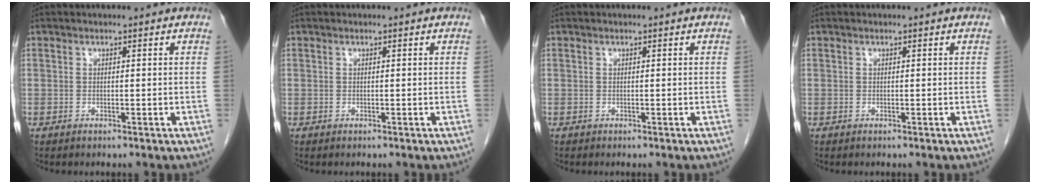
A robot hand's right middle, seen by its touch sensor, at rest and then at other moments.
{"total": 0.0}
{"total": 0.0}
{"total": 0.0}